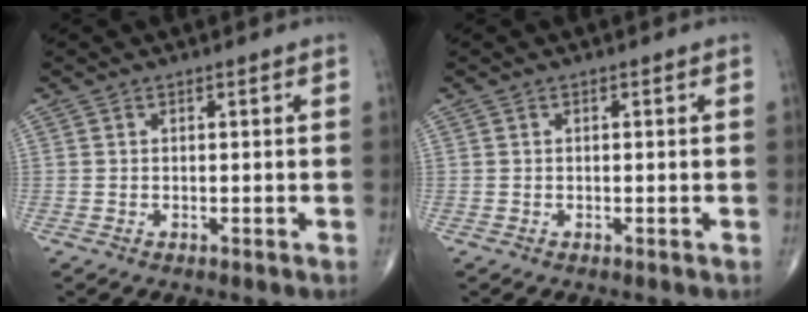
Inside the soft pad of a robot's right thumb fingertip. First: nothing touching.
{"total": 0.0}